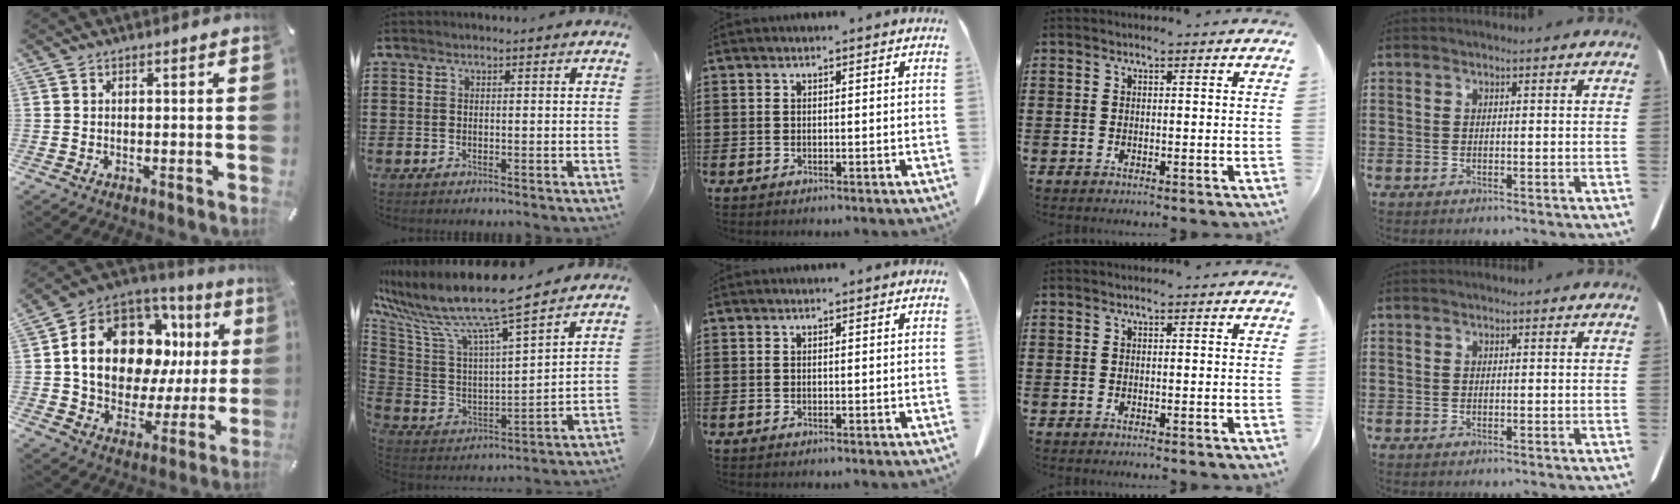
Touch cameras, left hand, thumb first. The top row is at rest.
{"thumb": {"total": 19.0, "force": [5.6, 13.4, 12.2], "torque": [-0.225, -0.039, 0.098]}, "index": {"total": 12.0, "force": [9.8, 0.5, 7.0], "torque": [-0.173, -0.069, 0.163]}}